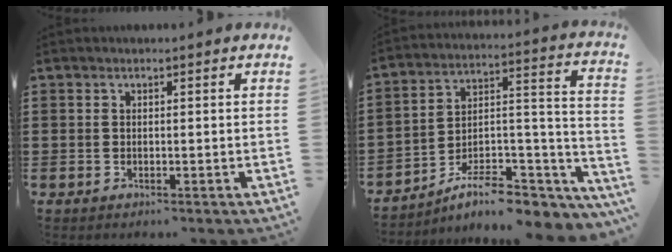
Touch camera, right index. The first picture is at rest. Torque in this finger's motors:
{"motor_torque": [0.42, 0.41, 0.36, 0.10]}